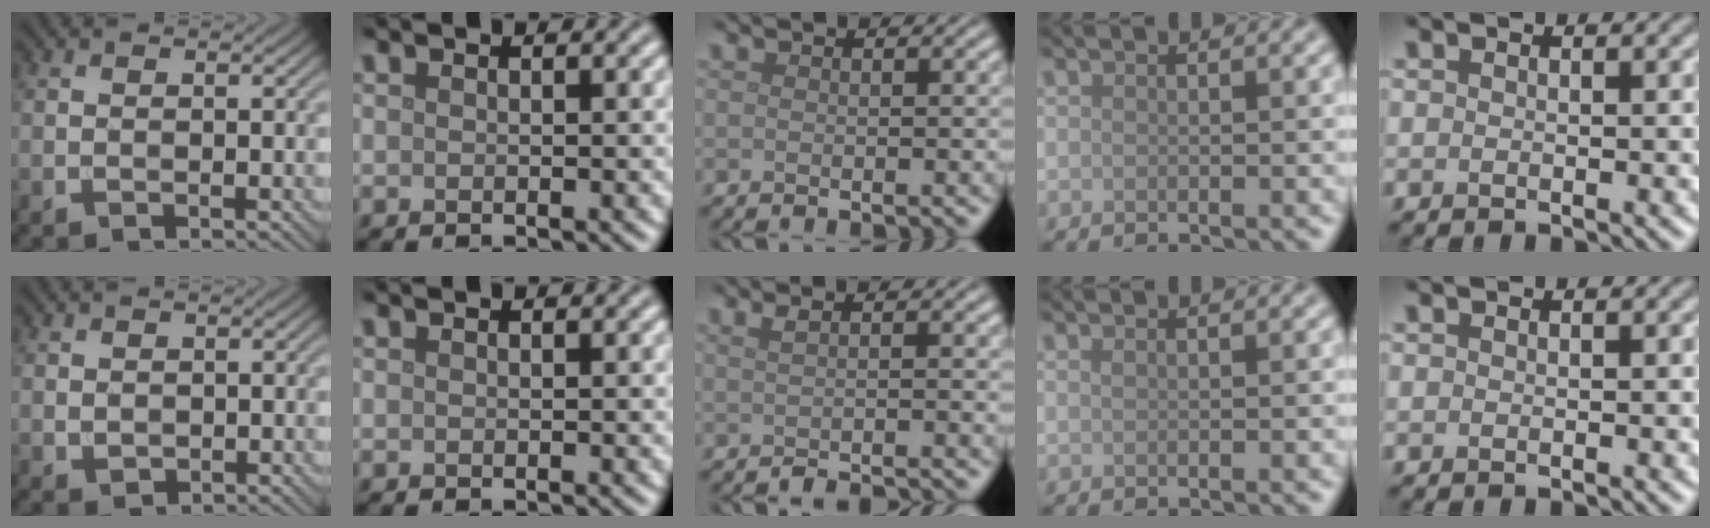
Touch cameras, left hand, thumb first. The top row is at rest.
{"thumb": {"total": 1.2, "force": [0.2, 1.0, 0.6], "torque": [-0.017, -0.004, 0.008]}, "middle": {"total": 2.0, "force": [-0.8, 0.6, 1.7], "torque": [-0.016, -0.007, -0.017]}}